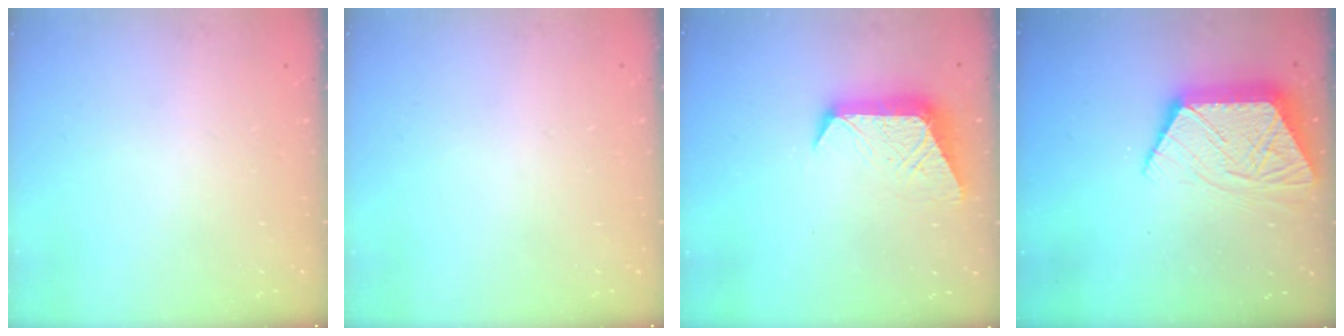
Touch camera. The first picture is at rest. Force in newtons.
{"total": 0.0}
{"total": 10.9, "press": 10.9, "slide": 0.3}
{"total": 13.3, "press": 13.3, "slide": 1.0}